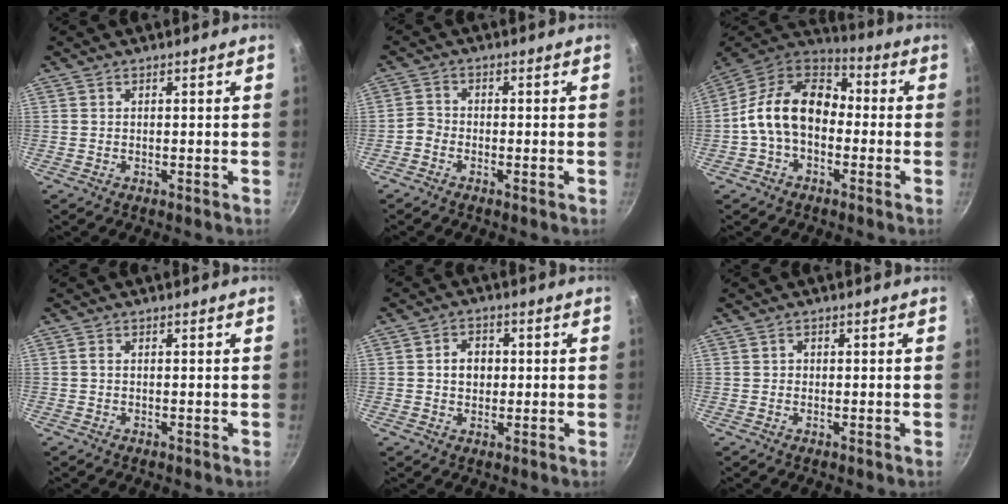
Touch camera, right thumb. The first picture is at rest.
{"total": 2.2, "force": [-1.5, 1.2, 1.1], "torque": [-0.031, 0.016, -0.038]}
{"total": 15.8, "force": [-1.5, 11.1, 11.2], "torque": [-0.167, 0.046, -0.049]}
{"total": 0.6, "force": [0.0, 0.3, 0.5], "torque": [-0.010, 0.003, -0.002]}
{"total": 4.8, "force": [0.3, 3.9, 2.7], "torque": [-0.018, 0.007, 0.002]}
{"total": 0.8, "force": [0.1, 0.7, 0.3], "torque": [-0.001, 0.002, 0.001]}